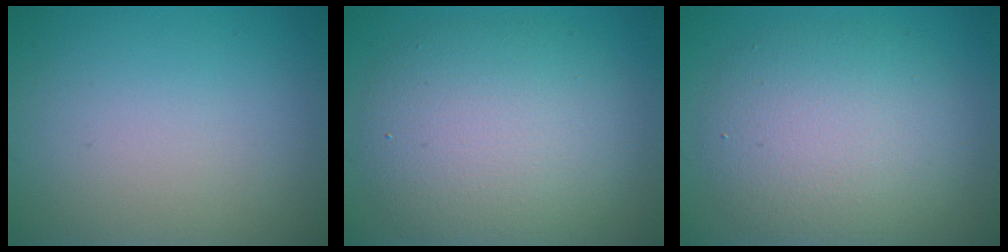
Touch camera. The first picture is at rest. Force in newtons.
{"total": 7.8, "press": 7.8, "slide": 0.6}
{"total": 6.5, "press": 6.5, "slide": 0.5}